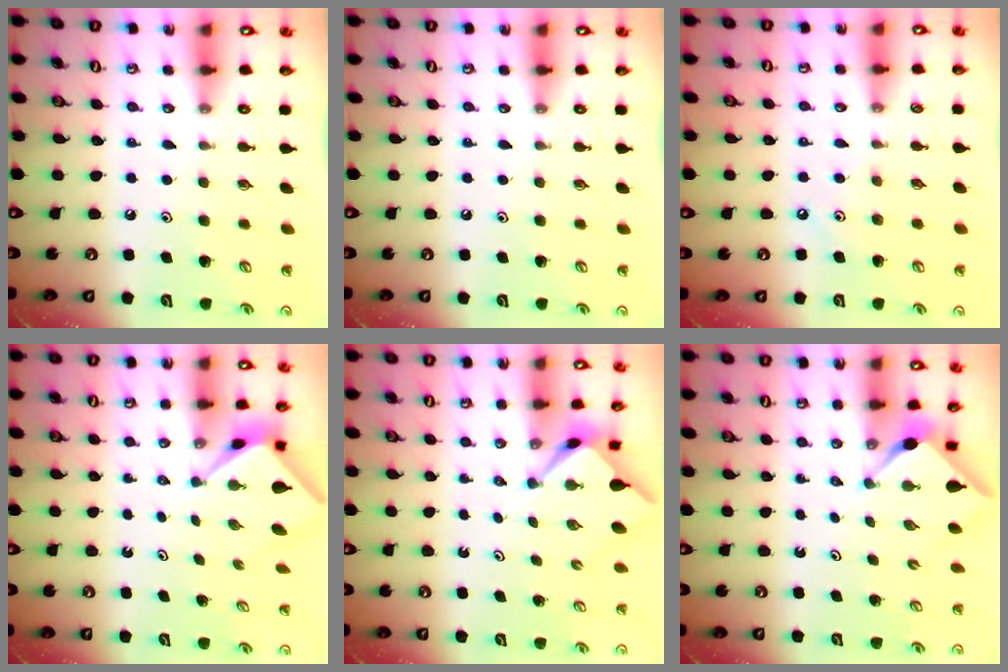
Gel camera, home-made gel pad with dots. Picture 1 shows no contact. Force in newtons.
{"total": 0.0}
{"total": 3.3, "press": 3.2, "slide": 0.5}
{"total": 2.1, "press": 2.1, "slide": 0.2}
{"total": 2.2, "press": 2.2, "slide": 0.1}
{"total": 3.0, "press": 2.9, "slide": 0.4}